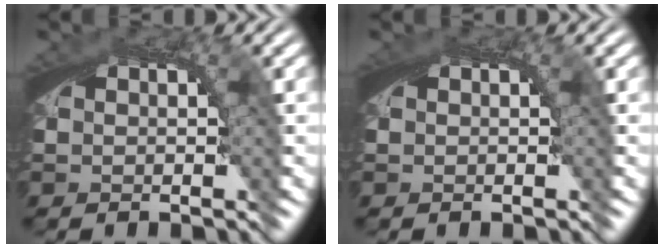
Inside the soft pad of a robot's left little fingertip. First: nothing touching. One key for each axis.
{"total": 0.6, "fx": 0.2, "fy": 0.2, "fz": 0.6, "tx": -0.011, "ty": 0.000, "tz": 0.003}